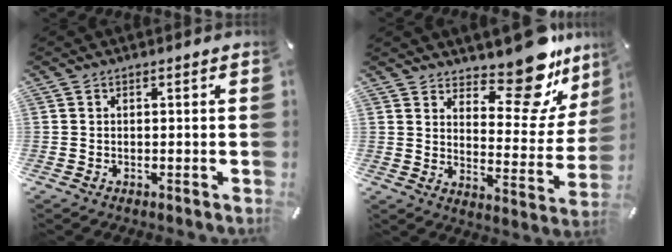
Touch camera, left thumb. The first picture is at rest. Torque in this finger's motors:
{"motor_torque": [1.10, -0.28, 0.27, -0.08, 0.05]}